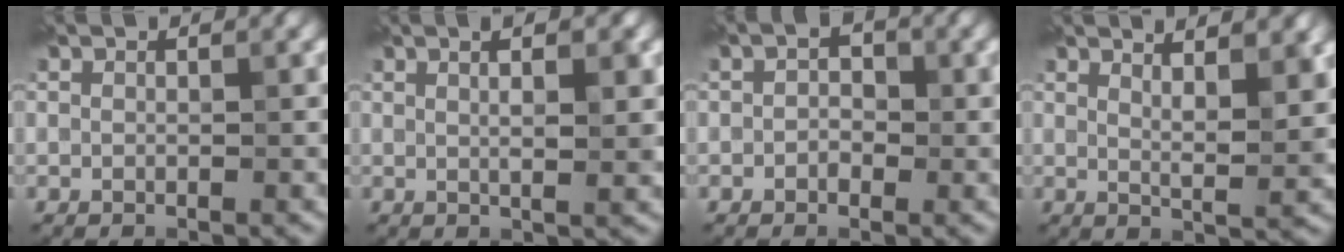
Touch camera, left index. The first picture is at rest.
{"total": 3.5, "force": [1.2, 0.8, 3.2], "torque": [-0.035, 0.006, 0.010]}
{"total": 1.5, "force": [-0.5, 1.0, 0.9], "torque": [-0.014, 0.004, -0.013]}
{"total": 4.4, "force": [2.9, 0.8, 3.2], "torque": [-0.046, 0.011, 0.035]}